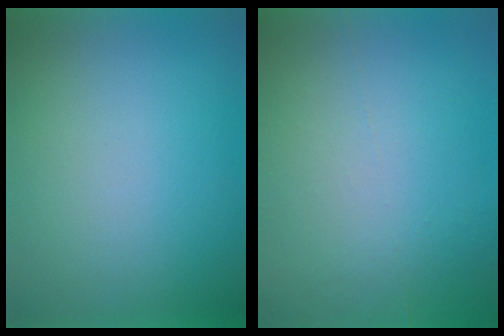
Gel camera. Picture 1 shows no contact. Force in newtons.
{"total": 7.3}